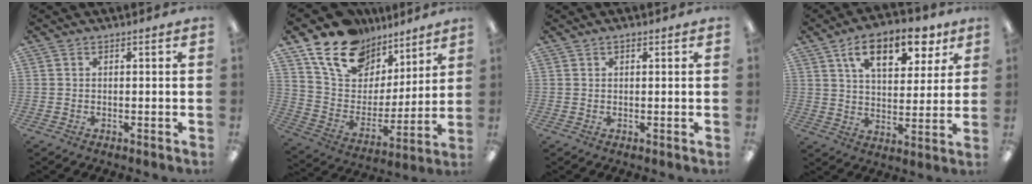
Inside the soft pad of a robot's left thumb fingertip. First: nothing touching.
{"total": 17.5, "force": [11.6, 11.5, 6.3], "torque": [-0.130, -0.064, 0.218]}
{"total": 0.7, "force": [0.5, 0.2, 0.5], "torque": [-0.010, 0.001, 0.009]}
{"total": 14.7, "force": [8.5, 7.2, 9.6], "torque": [-0.139, -0.025, 0.144]}